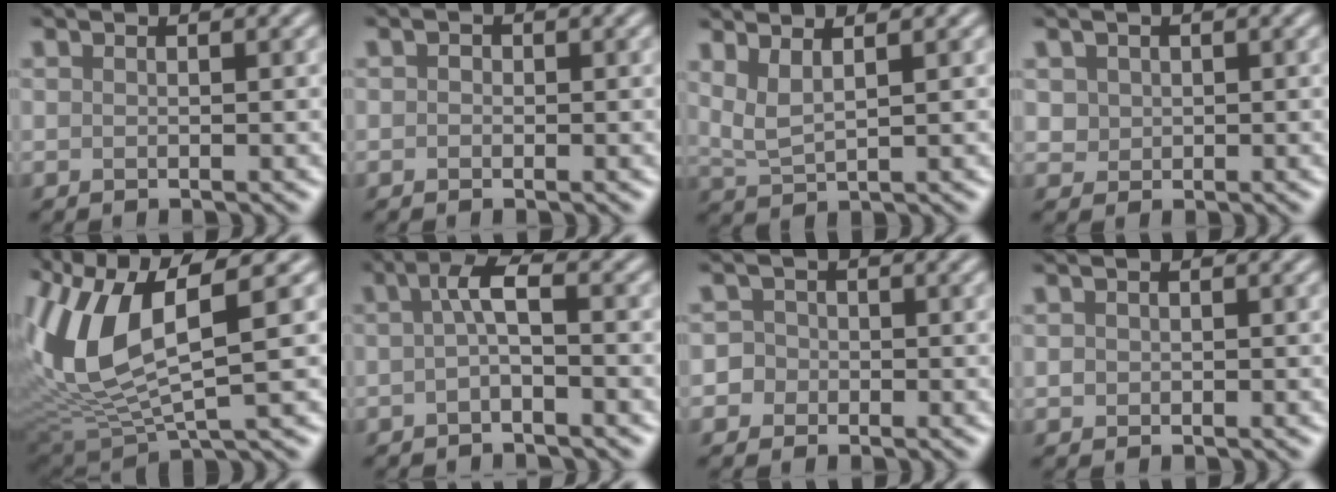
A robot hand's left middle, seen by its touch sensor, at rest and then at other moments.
{"total": 0.7, "force": [-0.1, 0.6, 0.2], "torque": [-0.003, -0.006, -0.008]}
{"total": 2.5, "force": [1.4, 0.7, 2.0], "torque": [-0.044, -0.007, 0.031]}
{"total": 1.6, "force": [0.5, 1.4, 0.5], "torque": [-0.014, -0.005, 0.019]}
{"total": 10.0, "force": [1.7, 4.3, 8.9], "torque": [-0.207, -0.009, 0.033]}
{"total": 2.5, "force": [-0.4, 0.6, 2.4], "torque": [-0.047, 0.003, -0.012]}
{"total": 3.2, "force": [-0.7, 3.1, 0.7], "torque": [0.019, 0.016, -0.035]}
{"total": 0.7, "force": [-0.1, 0.6, 0.1], "torque": [-0.001, -0.002, 0.000]}